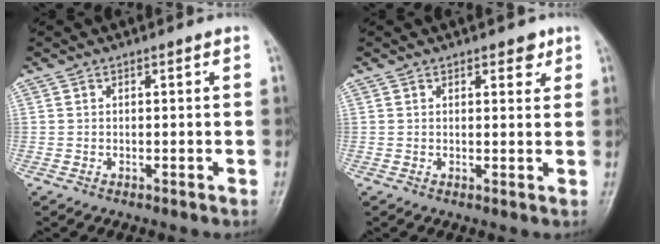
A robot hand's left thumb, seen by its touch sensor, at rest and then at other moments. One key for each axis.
{"total": 2.7, "fx": 1.7, "fy": 1.5, "fz": 1.6, "tx": -0.003, "ty": -0.007, "tz": 0.020}